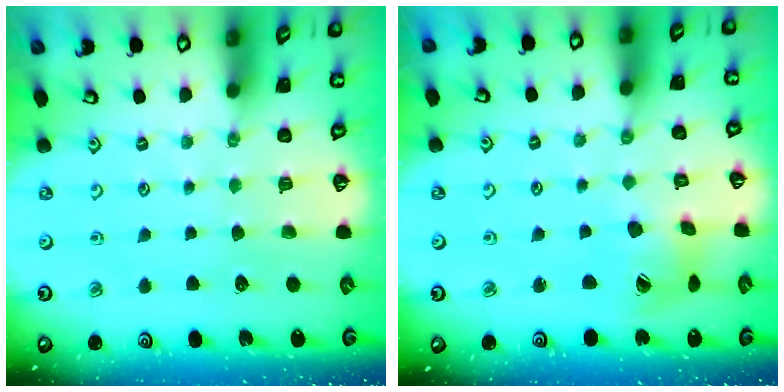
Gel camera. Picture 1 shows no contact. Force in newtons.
{"total": 9.3, "press": 9.2, "slide": 1.2}